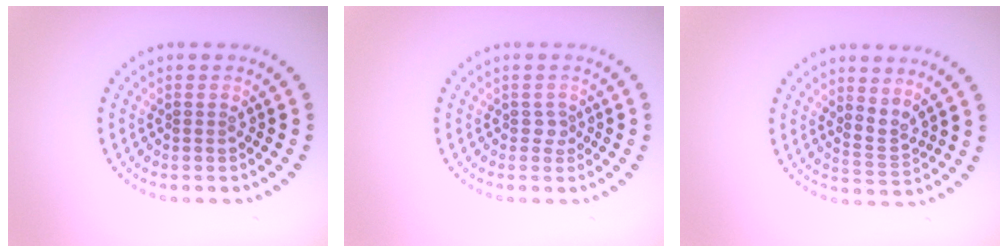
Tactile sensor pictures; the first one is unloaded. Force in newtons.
{"total": 0.9, "press": 0.7, "slide": 0.6}
{"total": 2.1, "press": 1.4, "slide": 1.6}